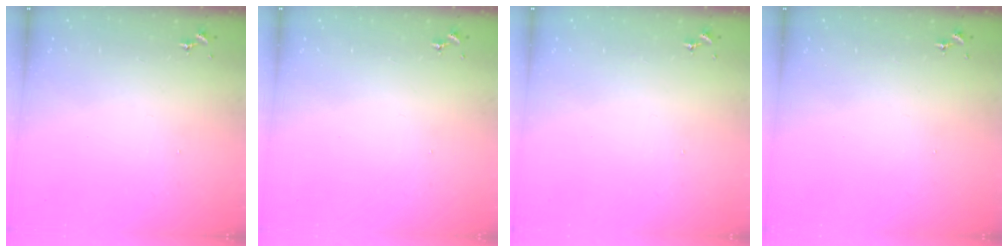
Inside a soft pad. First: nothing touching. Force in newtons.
{"total": 0.0}
{"total": 0.0}
{"total": 0.0}